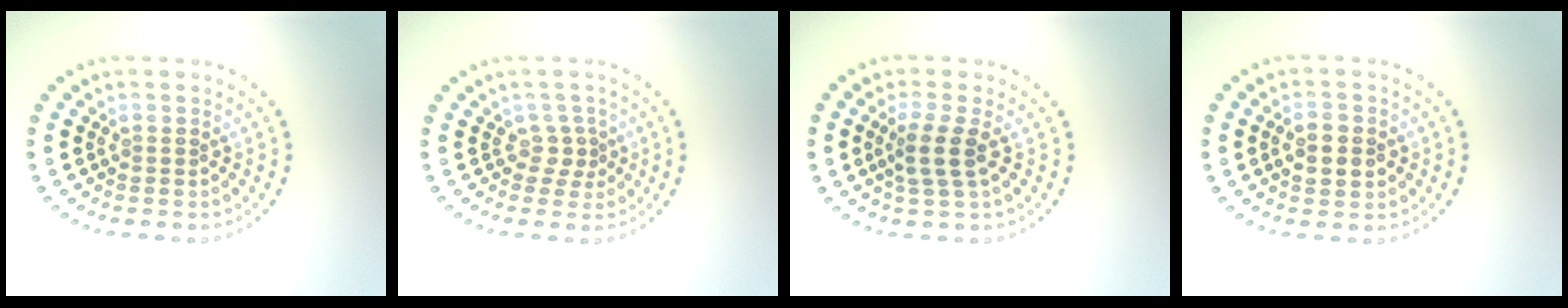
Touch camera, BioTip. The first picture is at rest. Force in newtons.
{"total": 1.5, "press": 1.1, "slide": 1.1}
{"total": 2.5, "press": 2.0, "slide": 1.4}
{"total": 3.0, "press": 3.0, "slide": 0.2}